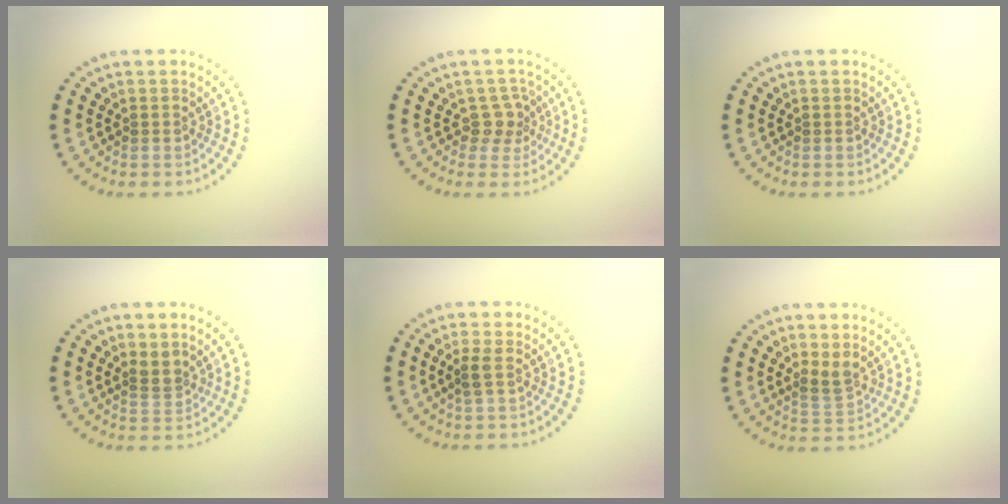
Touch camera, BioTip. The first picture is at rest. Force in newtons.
{"total": 2.0, "press": 1.6, "slide": 1.3}
{"total": 0.0}
{"total": 1.5, "press": 0.9, "slide": 1.1}
{"total": 1.0, "press": 0.8, "slide": 0.6}
{"total": 1.6, "press": 1.3, "slide": 0.9}